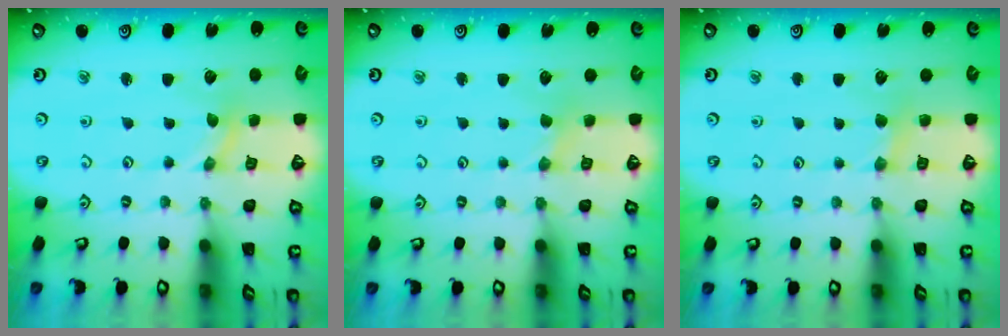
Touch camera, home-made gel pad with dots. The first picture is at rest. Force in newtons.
{"total": 1.3, "press": 1.3, "slide": 0.2}
{"total": 3.3, "press": 3.3, "slide": 0.4}